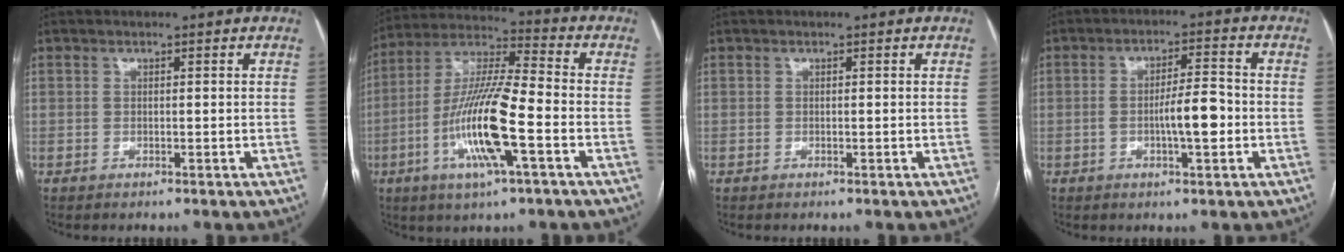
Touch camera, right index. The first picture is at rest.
{"total": 15.3, "force": [-4.6, 1.5, 14.5], "torque": [-0.291, -0.006, -0.088]}
{"total": 0.0}
{"total": 6.3, "force": [-1.3, 1.1, 6.0], "torque": [-0.103, 0.008, -0.021]}